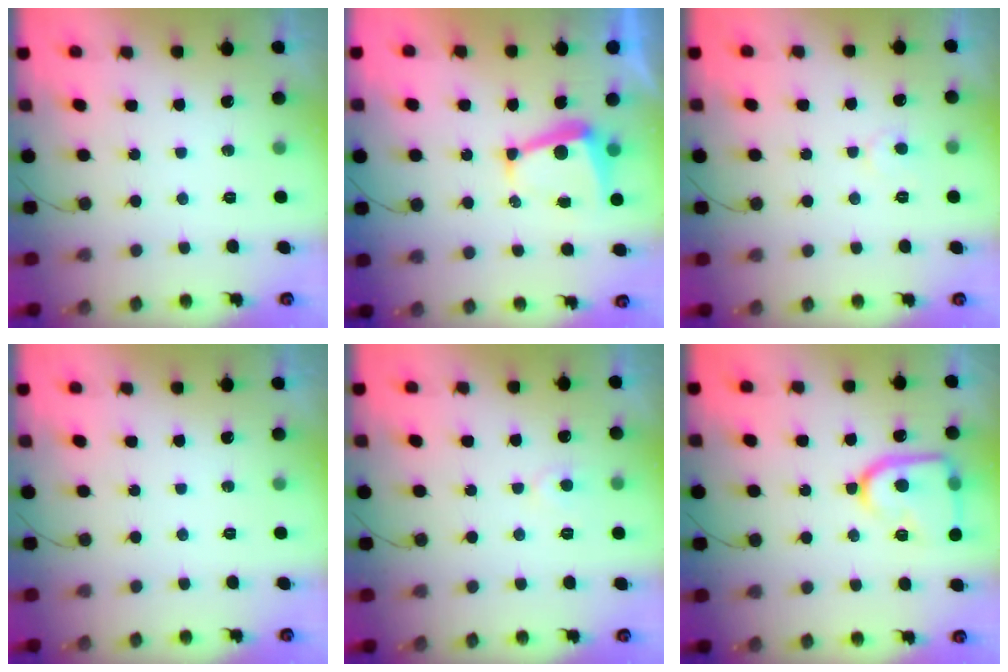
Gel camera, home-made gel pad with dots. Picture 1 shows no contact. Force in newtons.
{"total": 5.7, "press": 5.7, "slide": 0.8}
{"total": 4.3, "press": 4.3, "slide": 0.4}
{"total": 0.0}
{"total": 5.0, "press": 5.0, "slide": 0.3}
{"total": 16.6, "press": 16.5, "slide": 1.4}